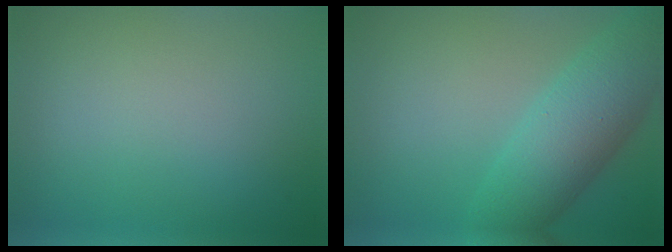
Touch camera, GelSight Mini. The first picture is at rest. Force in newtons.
{"total": 6.9, "press": 6.9, "slide": 0.1}